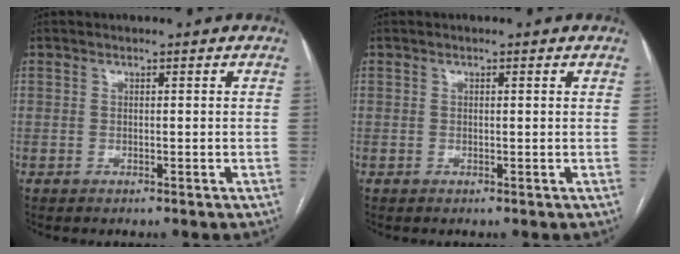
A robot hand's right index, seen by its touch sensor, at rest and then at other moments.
{"total": 0.5, "force": [0.3, 0.0, 0.5], "torque": [-0.009, 0.003, 0.000]}